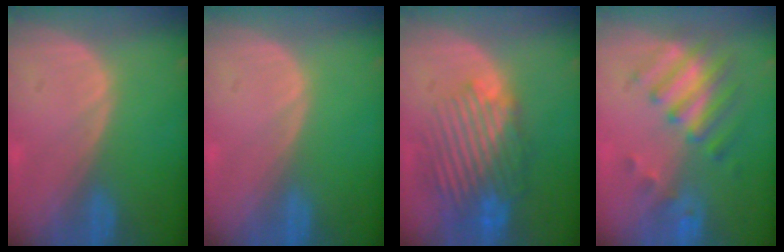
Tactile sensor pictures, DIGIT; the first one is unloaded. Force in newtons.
{"total": 0.0}
{"total": 10.2, "press": 9.1, "slide": 4.7}
{"total": 8.0, "press": 7.0, "slide": 3.9}